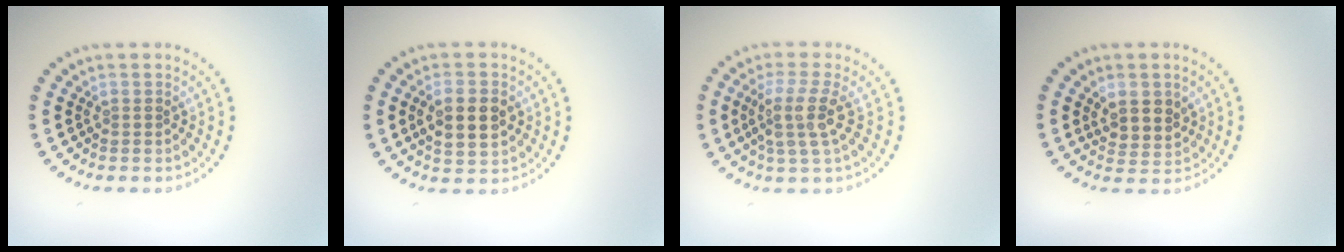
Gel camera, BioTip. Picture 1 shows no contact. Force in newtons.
{"total": 4.3, "press": 4.3, "slide": 0.4}
{"total": 3.6, "press": 2.8, "slide": 2.2}
{"total": 2.8, "press": 2.5, "slide": 1.3}